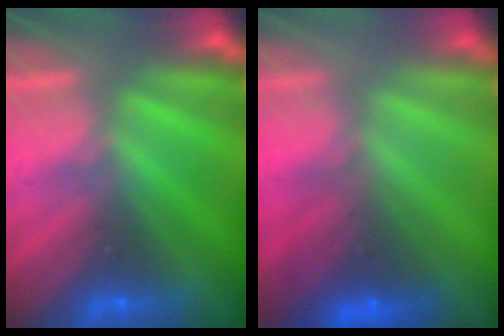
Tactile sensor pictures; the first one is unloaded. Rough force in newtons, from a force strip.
{"total": 2.9}